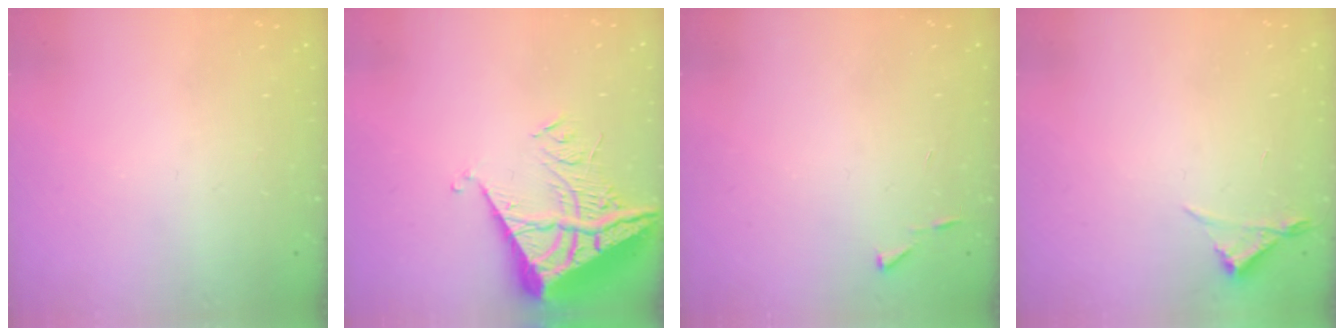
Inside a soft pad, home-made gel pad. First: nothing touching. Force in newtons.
{"total": 8.8, "press": 8.7, "slide": 0.8}
{"total": 3.1, "press": 3.1, "slide": 0.3}
{"total": 3.0, "press": 2.9, "slide": 0.5}